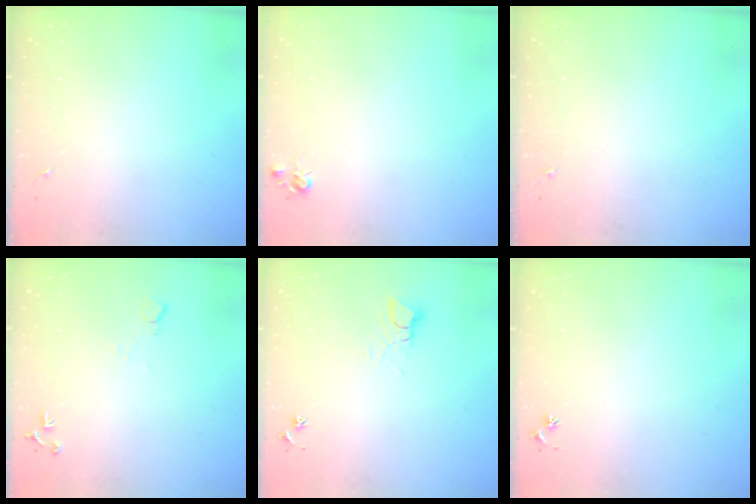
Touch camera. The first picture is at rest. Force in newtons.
{"total": 4.3, "press": 4.3, "slide": 0.5}
{"total": 0.0}
{"total": 6.1, "press": 6.0, "slide": 1.0}
{"total": 5.4, "press": 5.4, "slide": 0.5}
{"total": 2.5, "press": 2.5, "slide": 0.3}